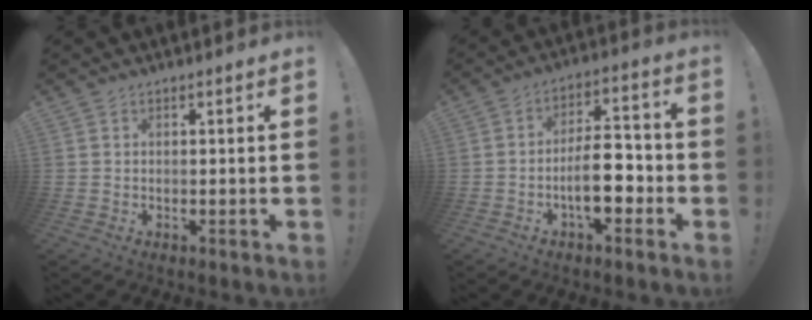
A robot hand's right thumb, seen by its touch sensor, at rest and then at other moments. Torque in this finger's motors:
{"motor_torque": [1.52, 1.20, 0.10, -0.05, 0.29]}